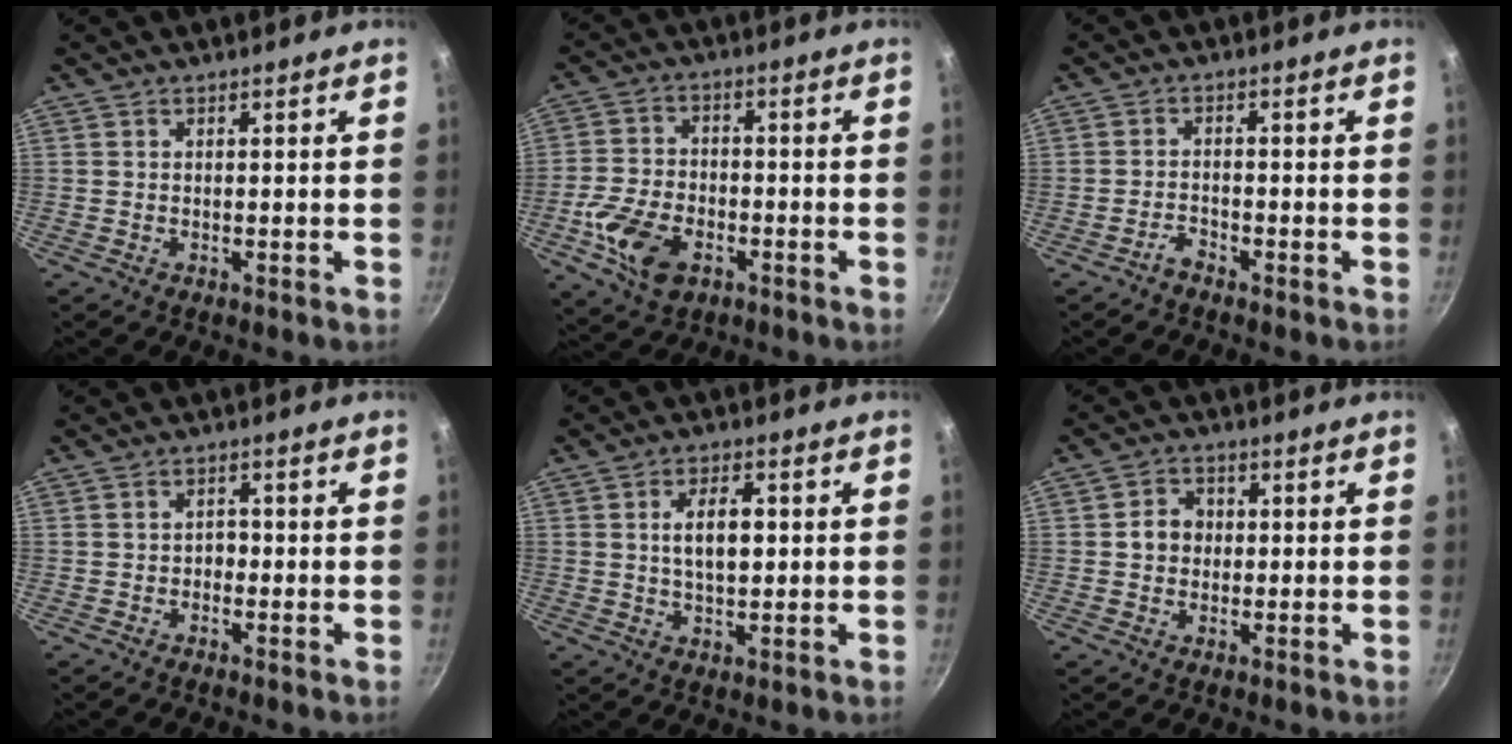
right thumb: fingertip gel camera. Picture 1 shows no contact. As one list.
[{"total": 11.2, "force": [-4.4, 7.0, 7.5], "torque": [-0.140, 0.017, -0.083]}, {"total": 2.1, "force": [-1.8, 0.6, 0.8], "torque": [-0.013, 0.017, -0.036]}, {"total": 1.7, "force": [-0.7, 1.3, 0.9], "torque": [-0.002, 0.011, -0.013]}, {"total": 6.7, "force": [0.8, 3.4, 5.8], "torque": [-0.085, 0.006, 0.012]}, {"total": 4.5, "force": [0.1, 3.9, 2.1], "torque": [-0.010, 0.010, -0.004]}]